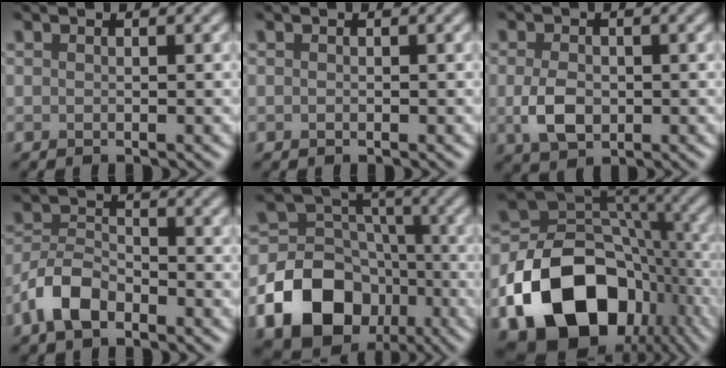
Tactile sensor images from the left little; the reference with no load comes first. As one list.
[{"total": 0.0}, {"total": 3.3, "force": [-0.4, 2.2, 2.4], "torque": [-0.051, -0.004, -0.008]}, {"total": 4.2, "force": [-2.7, 2.2, 2.4], "torque": [-0.045, 0.004, -0.062]}, {"total": 17.8, "force": [-8.5, 14.2, 6.6], "torque": [-0.129, -0.048, -0.158]}, {"total": 17.0, "force": [-7.3, 12.0, 9.5], "torque": [-0.180, -0.023, -0.124]}]